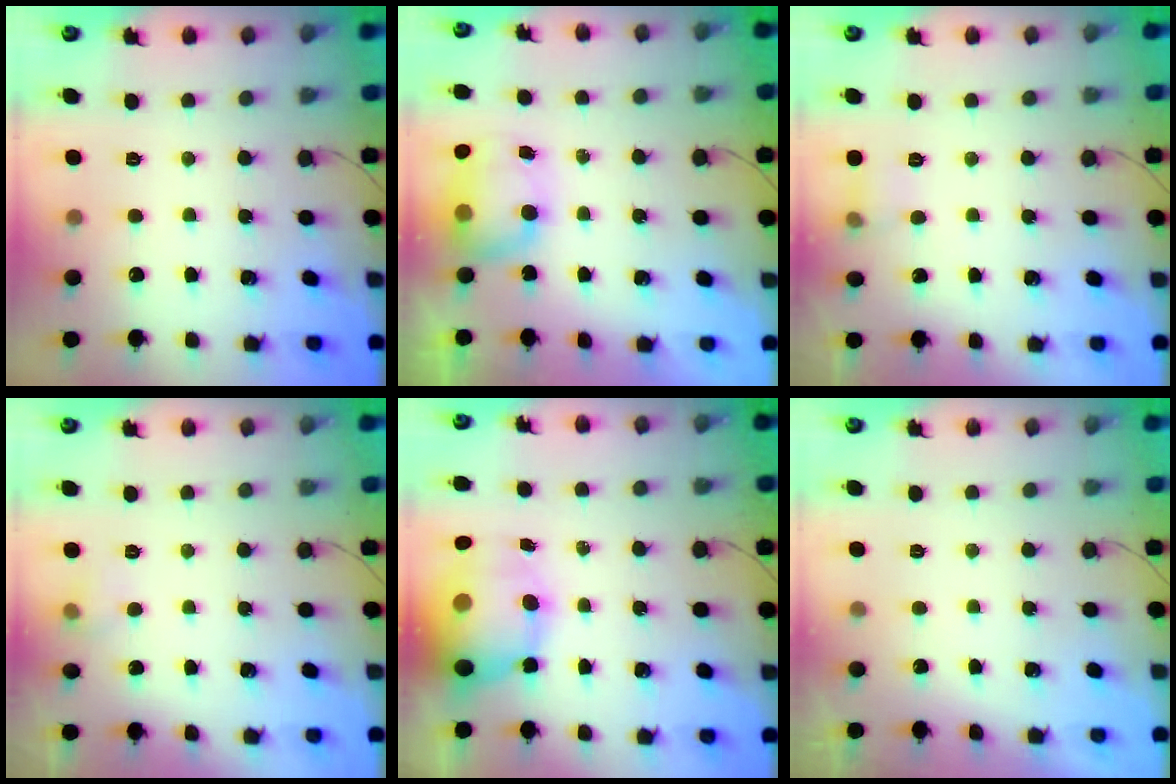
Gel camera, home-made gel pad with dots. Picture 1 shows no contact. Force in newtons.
{"total": 7.3, "press": 7.2, "slide": 1.7}
{"total": 5.7, "press": 5.2, "slide": 2.2}
{"total": 4.9, "press": 4.7, "slide": 1.5}
{"total": 13.8, "press": 13.3, "slide": 3.6}
{"total": 0.0}